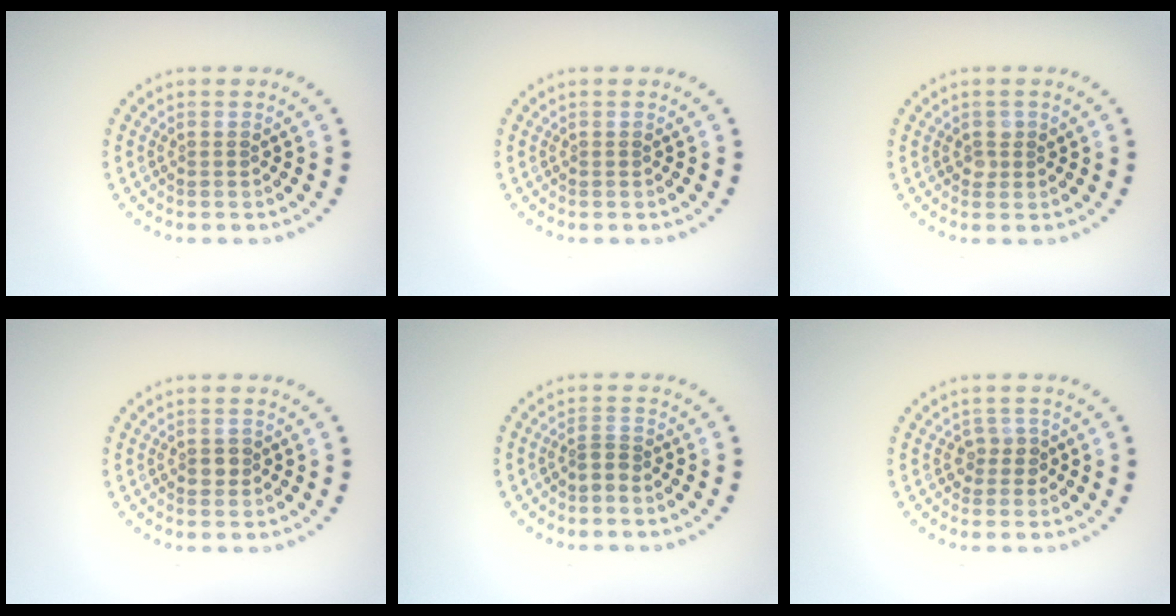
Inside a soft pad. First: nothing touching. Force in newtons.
{"total": 0.0}
{"total": 1.1, "press": 1.1, "slide": 0.2}
{"total": 1.2, "press": 1.2, "slide": 0.3}
{"total": 1.2, "press": 0.7, "slide": 0.9}
{"total": 1.6, "press": 1.3, "slide": 1.0}